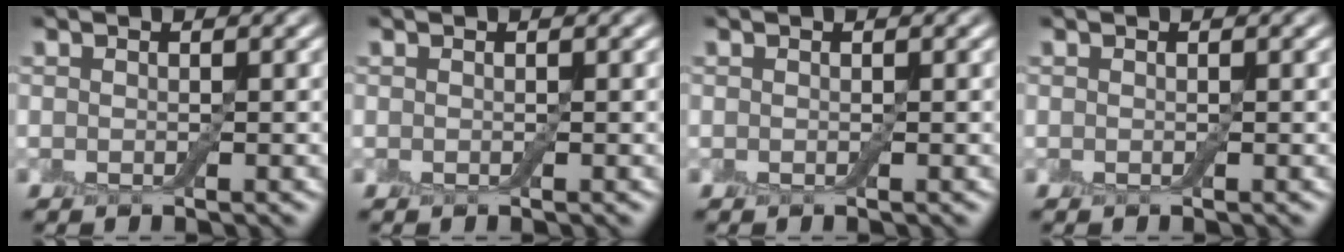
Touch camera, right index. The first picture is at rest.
{"total": 0.0}
{"total": 0.0}
{"total": 0.0}